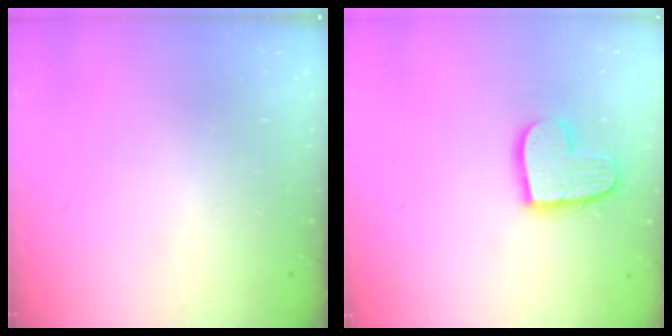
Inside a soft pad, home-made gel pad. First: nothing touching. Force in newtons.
{"total": 13.5, "press": 13.5, "slide": 0.9}